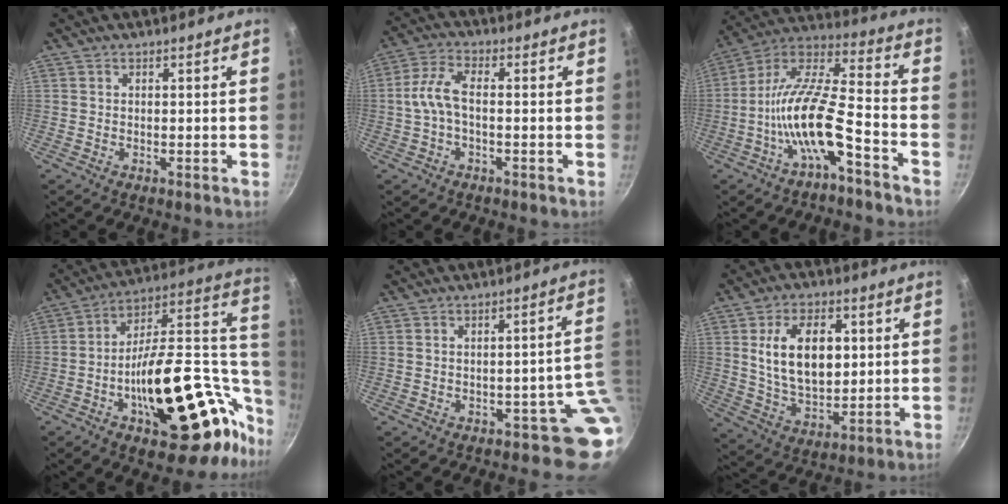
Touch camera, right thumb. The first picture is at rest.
{"total": 6.3, "force": [-0.8, 3.1, 5.4], "torque": [-0.121, 0.028, -0.023]}
{"total": 15.8, "force": [-7.0, 4.9, 13.3], "torque": [-0.245, 0.057, -0.138]}
{"total": 34.9, "force": [-8.0, 18.2, 28.7], "torque": [-0.369, 0.060, -0.108]}
{"total": 6.0, "force": [-1.6, 3.5, 4.6], "torque": [0.006, 0.032, -0.023]}
{"total": 14.8, "force": [2.8, 9.0, 11.4], "torque": [-0.165, -0.009, 0.052]}